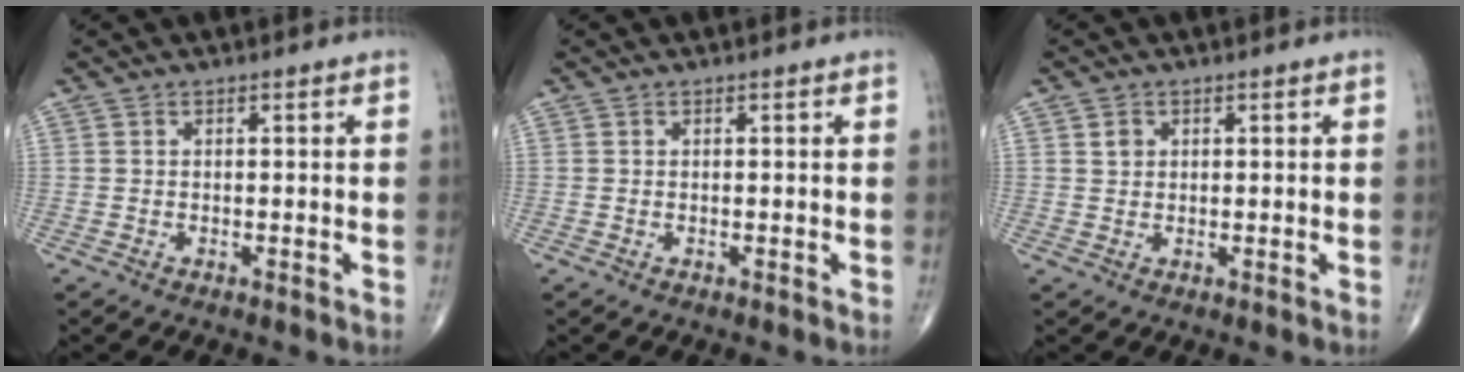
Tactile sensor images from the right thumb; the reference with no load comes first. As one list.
[{"total": 0.0}, {"total": 1.6, "force": [0.7, 1.3, 0.7], "torque": [-0.004, -0.003, 0.011]}]